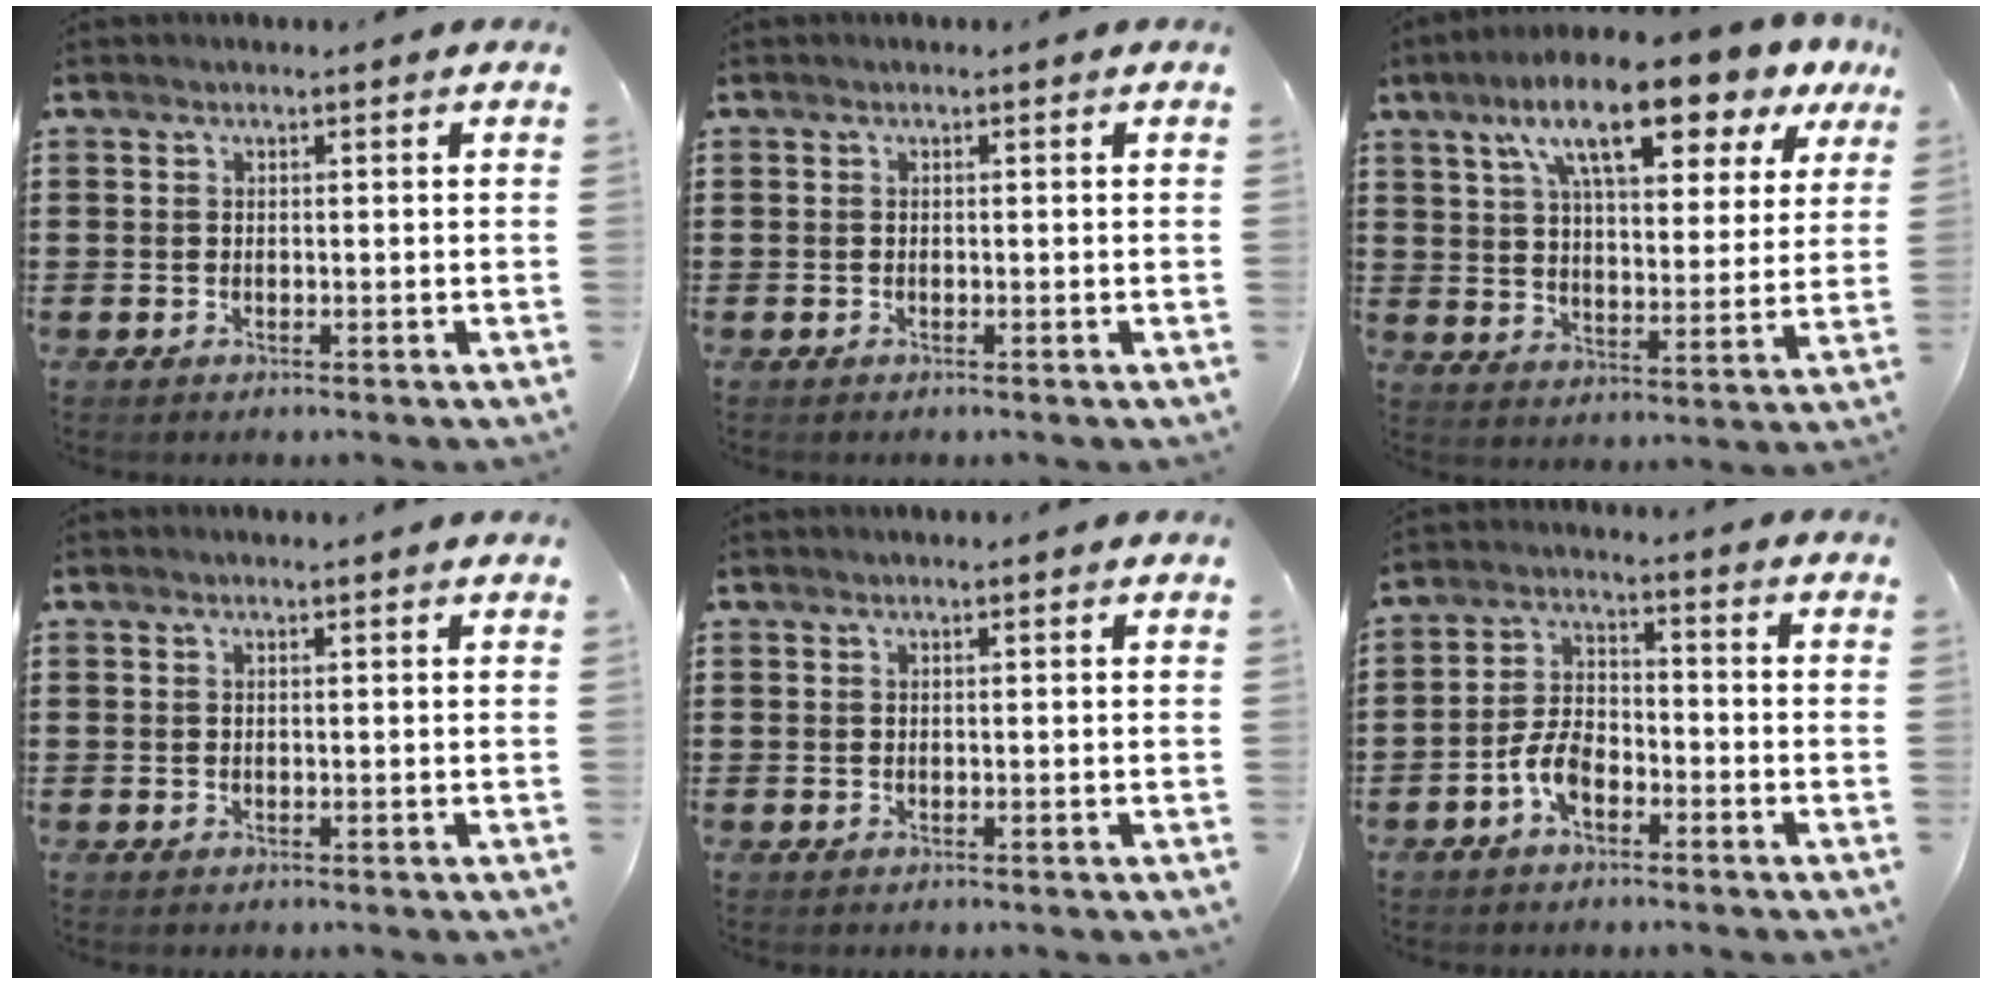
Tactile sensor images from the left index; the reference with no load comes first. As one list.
[{"total": 0.0}, {"total": 14.6, "force": [9.7, 3.2, 10.5], "torque": [-0.198, -0.028, 0.157]}, {"total": 0.6, "force": [0.4, -0.1, 0.5], "torque": [-0.009, -0.001, 0.008]}, {"total": 0.0}, {"total": 5.6, "force": [-3.0, 2.9, 3.7], "torque": [-0.092, 0.004, -0.064]}]